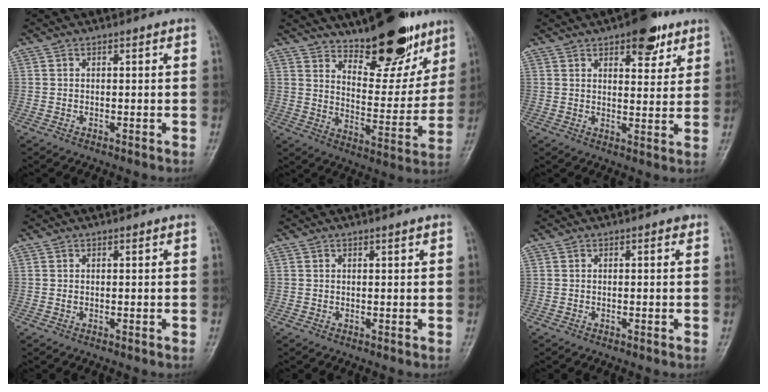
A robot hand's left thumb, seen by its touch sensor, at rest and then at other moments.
{"total": 15.4, "force": [11.4, 5.4, 8.9], "torque": [-0.086, -0.080, 0.183]}
{"total": 8.8, "force": [5.5, 3.9, 5.6], "torque": [-0.044, -0.026, 0.074]}
{"total": 0.0}
{"total": 0.5, "force": [0.5, -0.1, 0.2], "torque": [-0.002, -0.004, 0.008]}
{"total": 0.0}